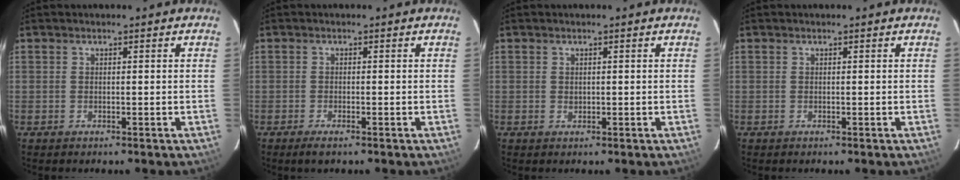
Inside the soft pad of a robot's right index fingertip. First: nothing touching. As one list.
[{"total": 1.9, "force": [-1.5, 0.2, 1.2], "torque": [-0.028, -0.007, -0.027]}, {"total": 0.5, "force": [0.2, 0.5, 0.1], "torque": [0.002, 0.003, 0.005]}, {"total": 0.0}]